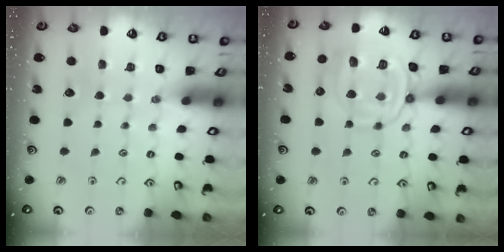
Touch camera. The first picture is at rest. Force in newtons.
{"total": 14.2, "press": 14.2, "slide": 1.3}